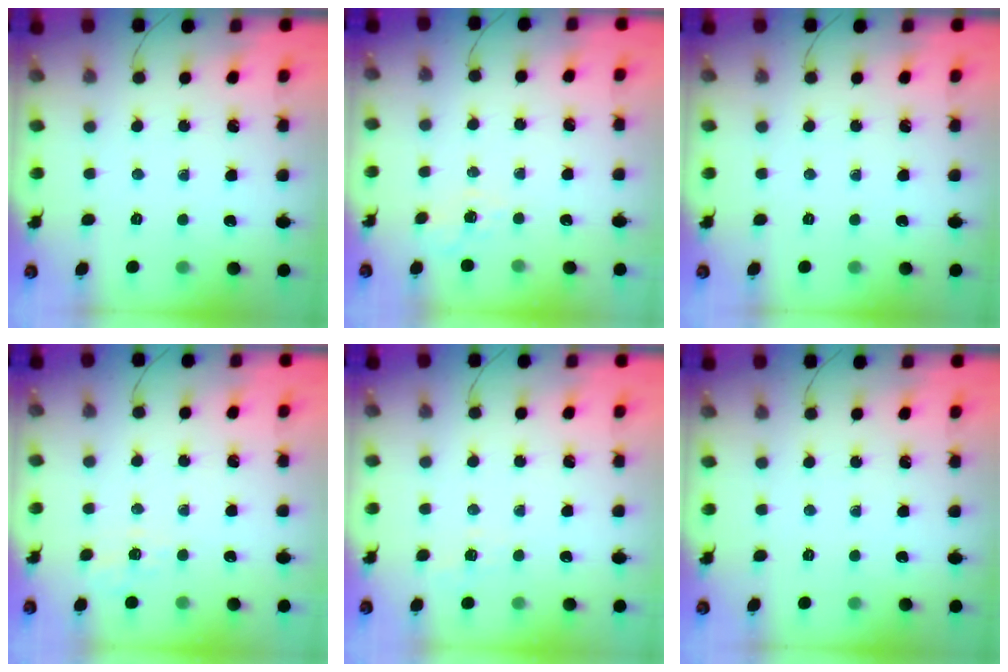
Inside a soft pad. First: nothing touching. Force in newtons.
{"total": 6.1, "press": 5.9, "slide": 1.3}
{"total": 0.0}
{"total": 1.6, "press": 0.1, "slide": 1.6}
{"total": 2.6, "press": 2.1, "slide": 1.6}
{"total": 0.0}